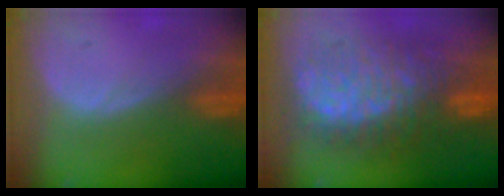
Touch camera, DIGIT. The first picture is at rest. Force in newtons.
{"total": 12.3, "press": 12.2, "slide": 1.3}